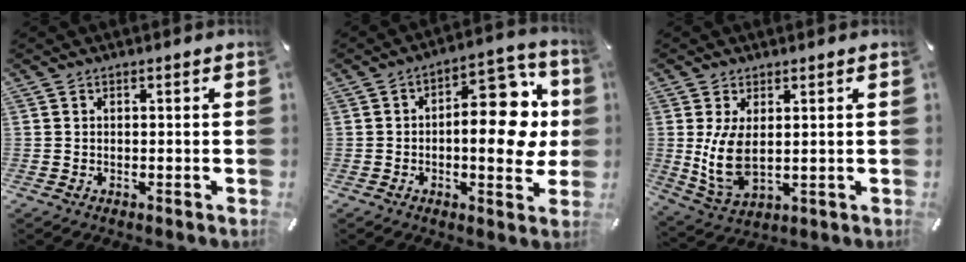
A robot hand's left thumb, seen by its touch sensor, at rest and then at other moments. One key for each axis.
{"total": 17.5, "fx": 1.5, "fy": 9.1, "fz": 14.9, "tx": -0.181, "ty": -0.018, "tz": 0.024}
{"total": 8.6, "fx": 1.2, "fy": 4.6, "fz": 7.1, "tx": -0.175, "ty": -0.019, "tz": 0.023}